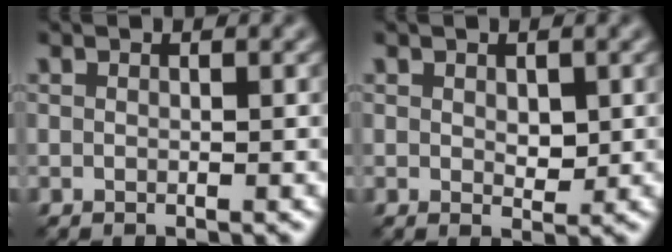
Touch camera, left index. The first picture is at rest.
{"total": 1.4, "force": [0.3, 0.9, 1.1], "torque": [-0.014, -0.005, 0.008]}